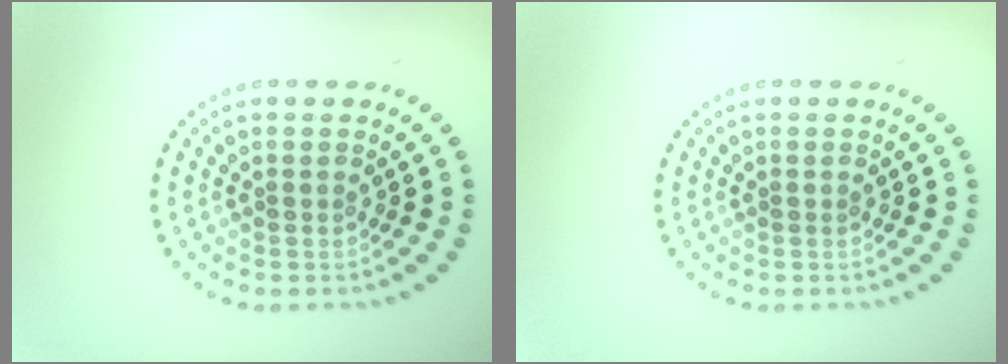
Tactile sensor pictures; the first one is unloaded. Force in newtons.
{"total": 0.0}